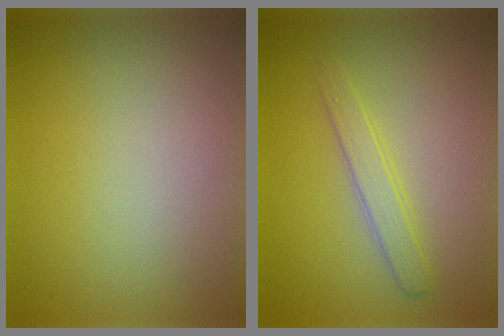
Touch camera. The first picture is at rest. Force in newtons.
{"total": 2.1, "press": 2.1, "slide": 0.0}